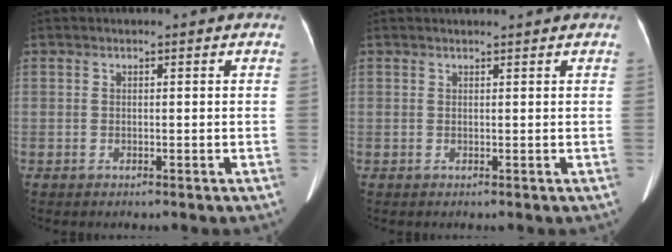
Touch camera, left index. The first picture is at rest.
{"total": 2.1, "force": [2.0, -0.2, 0.5], "torque": [-0.006, 0.015, 0.029]}